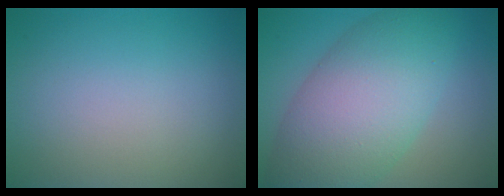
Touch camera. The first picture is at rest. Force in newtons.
{"total": 9.9, "press": 9.9, "slide": 0.4}